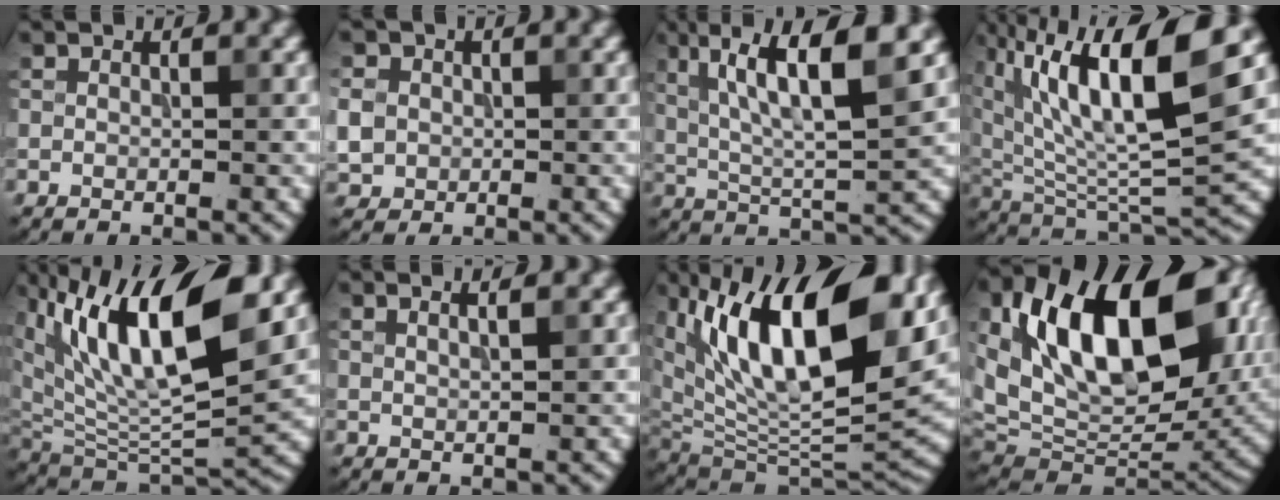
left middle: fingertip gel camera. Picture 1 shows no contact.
{"total": 3.0, "force": [-0.1, 2.8, 1.2], "torque": [-0.031, 0.000, -0.001]}
{"total": 9.7, "force": [3.8, 2.2, 8.6], "torque": [-0.149, 0.009, 0.068]}
{"total": 13.4, "force": [5.7, 4.1, 11.5], "torque": [-0.199, 0.010, 0.102]}
{"total": 12.9, "force": [6.0, 5.4, 10.1], "torque": [-0.171, 0.001, 0.112]}
{"total": 2.5, "force": [1.5, 1.0, 1.6], "torque": [0.003, 0.009, -0.008]}
{"total": 15.5, "force": [6.1, 7.4, 12.2], "torque": [-0.188, 0.002, 0.107]}
{"total": 16.9, "force": [4.3, 10.0, 12.9], "torque": [-0.216, 0.008, 0.078]}